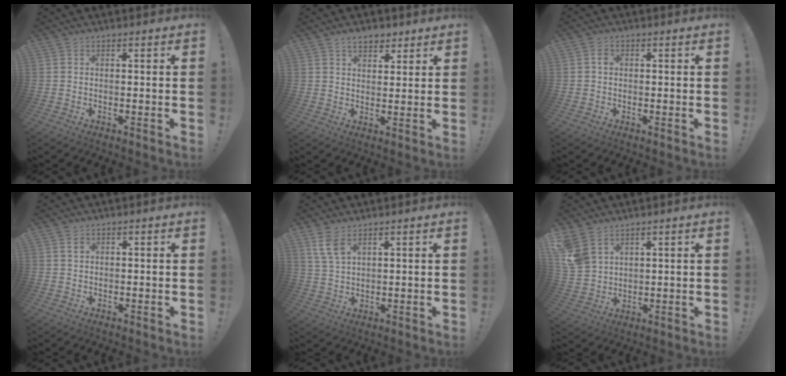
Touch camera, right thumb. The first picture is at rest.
{"total": 5.3, "force": [3.5, 3.3, 2.3], "torque": [-0.026, -0.012, 0.062]}
{"total": 1.9, "force": [-0.2, 1.7, 1.0], "torque": [-0.016, 0.006, -0.006]}
{"total": 1.3, "force": [0.5, 1.2, 0.3], "torque": [0.004, -0.001, 0.007]}
{"total": 6.5, "force": [4.1, 3.2, 3.9], "torque": [-0.072, -0.016, 0.079]}
{"total": 7.5, "force": [5.1, 4.5, 3.1], "torque": [-0.072, -0.023, 0.106]}